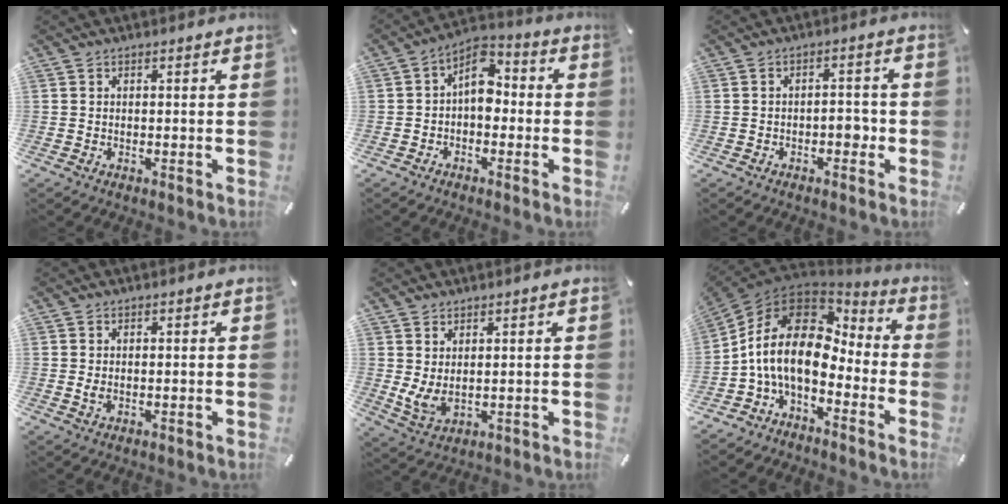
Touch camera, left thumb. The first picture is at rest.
{"total": 7.2, "force": [-0.1, 4.8, 5.4], "torque": [-0.084, 0.005, -0.004]}
{"total": 4.0, "force": [-1.5, 2.1, 3.0], "torque": [-0.050, 0.012, -0.026]}
{"total": 1.4, "force": [0.3, 0.9, 1.0], "torque": [-0.022, 0.003, 0.006]}
{"total": 4.7, "force": [2.0, 2.8, 3.1], "torque": [-0.082, -0.017, 0.039]}
{"total": 15.1, "force": [-1.4, 10.1, 11.1], "torque": [-0.243, 0.010, -0.028]}